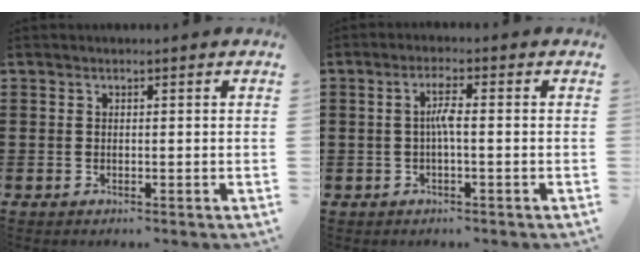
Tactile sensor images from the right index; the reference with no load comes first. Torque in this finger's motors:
{"motor_torque": [0.71, -0.18, 0.18, 0.07]}